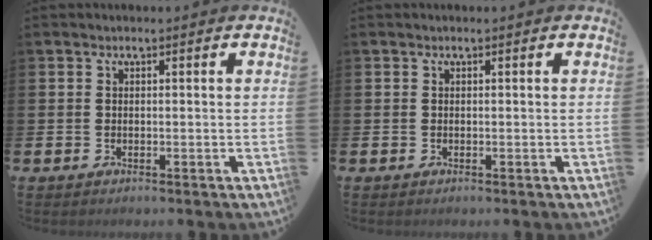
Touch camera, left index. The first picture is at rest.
{"total": 0.0}